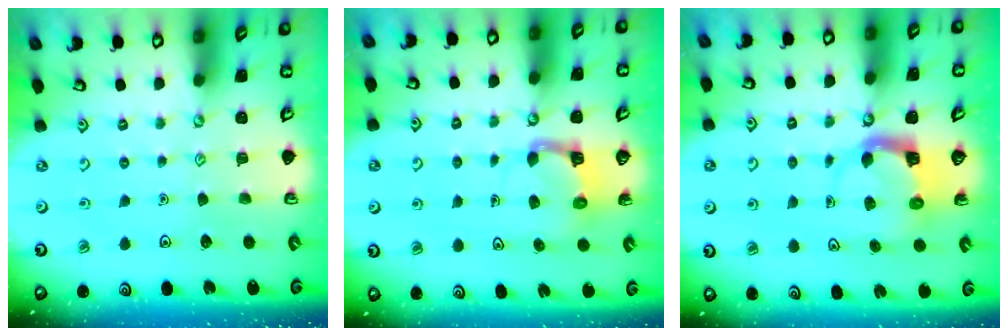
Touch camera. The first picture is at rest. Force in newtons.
{"total": 5.2, "press": 5.2, "slide": 0.4}
{"total": 3.8, "press": 3.8, "slide": 0.6}